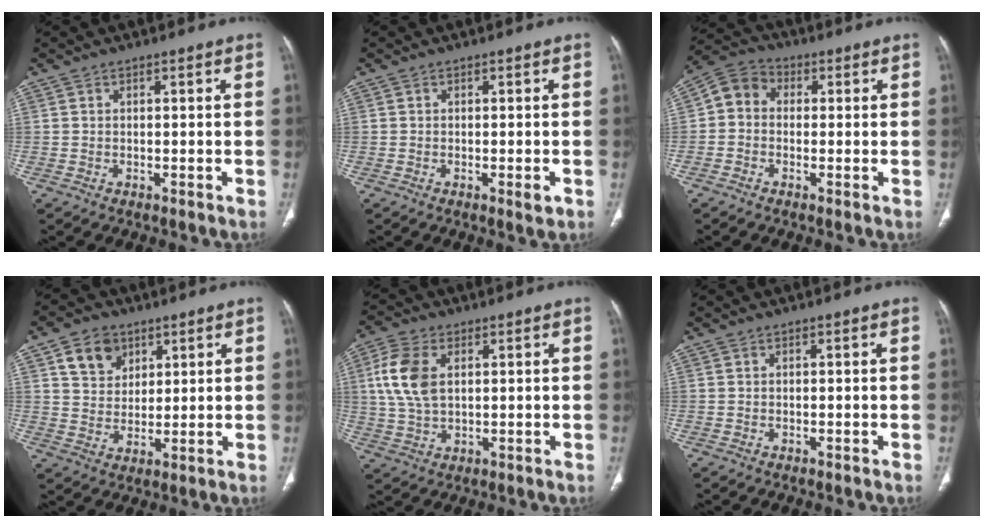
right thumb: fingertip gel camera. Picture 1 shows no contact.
{"total": 1.6, "force": [-0.6, 0.4, 1.4], "torque": [-0.017, -0.002, -0.007]}
{"total": 6.1, "force": [0.0, 5.2, 3.3], "torque": [-0.048, 0.020, -0.018]}
{"total": 8.0, "force": [4.1, 6.1, 3.2], "torque": [-0.030, -0.020, 0.076]}
{"total": 9.7, "force": [2.3, 5.9, 7.3], "torque": [-0.156, 0.001, 0.047]}
{"total": 0.0}